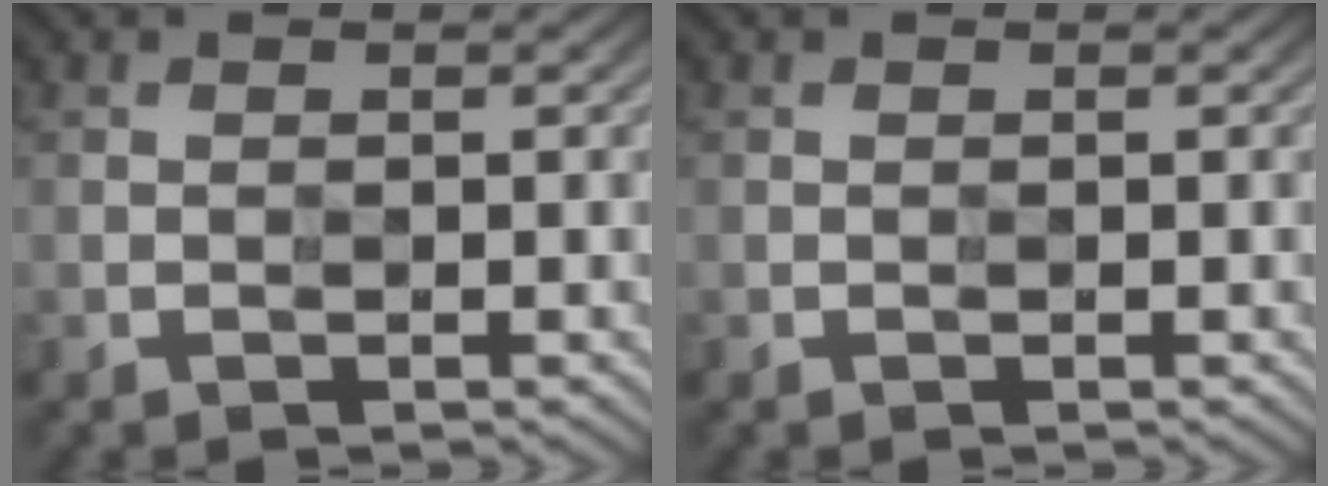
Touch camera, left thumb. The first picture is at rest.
{"total": 0.0}